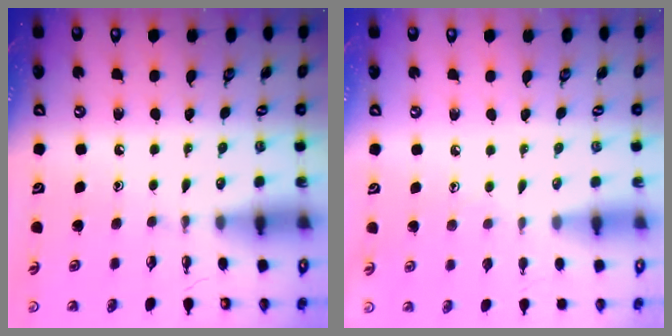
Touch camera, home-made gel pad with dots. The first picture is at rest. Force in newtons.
{"total": 5.2, "press": 5.2, "slide": 0.3}